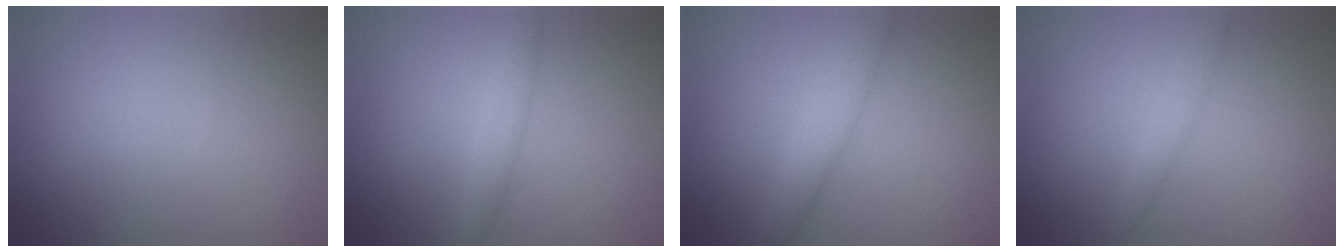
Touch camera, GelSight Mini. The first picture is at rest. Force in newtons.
{"total": 1.9, "press": 1.9, "slide": 0.1}
{"total": 3.2, "press": 3.2, "slide": 0.0}
{"total": 1.4, "press": 1.4, "slide": 0.0}